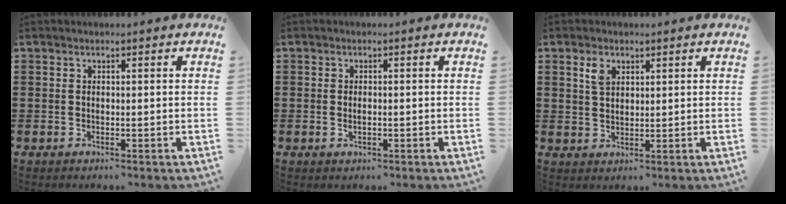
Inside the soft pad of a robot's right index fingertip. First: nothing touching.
{"total": 1.3, "force": [-0.2, 0.5, 1.2], "torque": [-0.023, 0.000, -0.003]}
{"total": 2.8, "force": [1.5, 1.6, 1.7], "torque": [-0.040, 0.006, 0.029]}